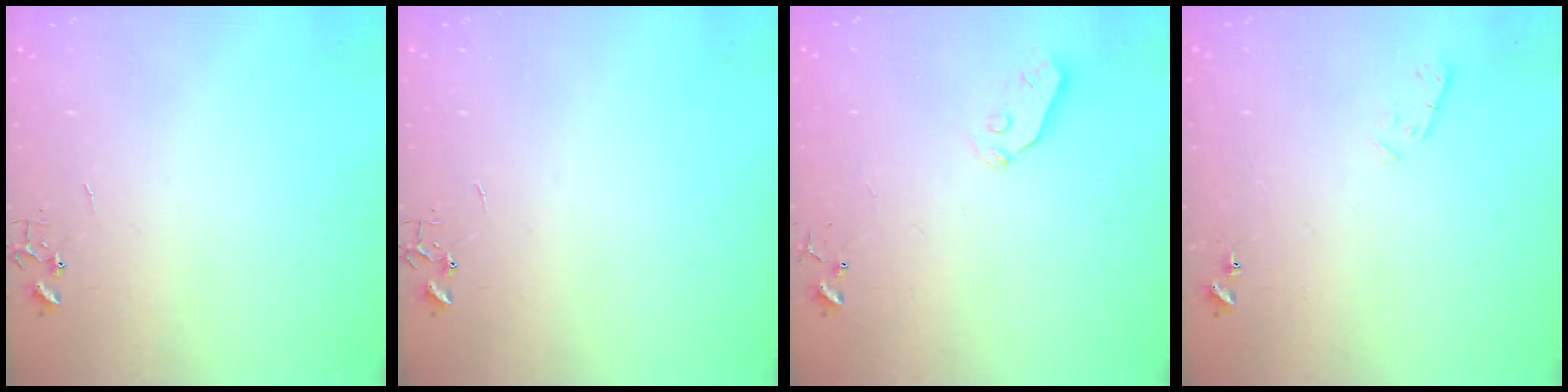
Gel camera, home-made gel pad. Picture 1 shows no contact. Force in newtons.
{"total": 0.0}
{"total": 3.8, "press": 3.8, "slide": 0.3}
{"total": 4.5, "press": 4.5, "slide": 0.4}